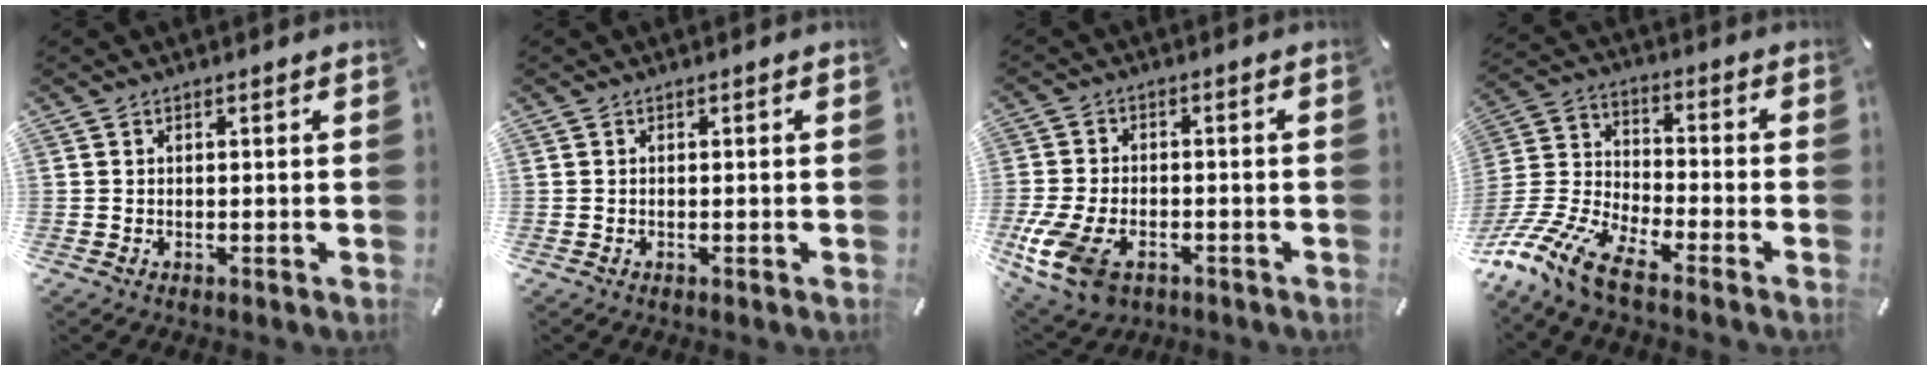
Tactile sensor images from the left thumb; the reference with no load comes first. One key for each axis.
{"total": 0.0}
{"total": 10.8, "fx": -5.0, "fy": 6.7, "fz": 6.8, "tx": -0.156, "ty": 0.015, "tz": -0.090}
{"total": 14.0, "fx": -11.2, "fy": 4.1, "fz": 7.3, "tx": -0.159, "ty": 0.036, "tz": -0.213}